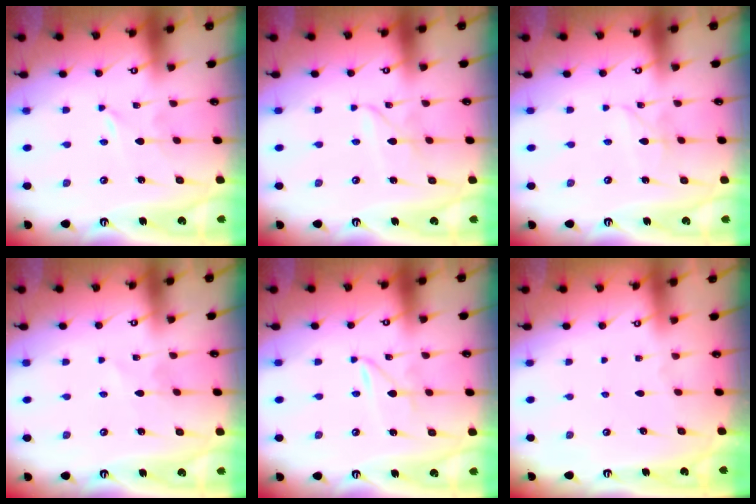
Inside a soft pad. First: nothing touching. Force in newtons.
{"total": 2.8, "press": 2.8, "slide": 0.3}
{"total": 2.8, "press": 2.8, "slide": 0.2}
{"total": 1.5, "press": 1.5, "slide": 0.2}
{"total": 1.4, "press": 1.4, "slide": 0.2}
{"total": 0.0}